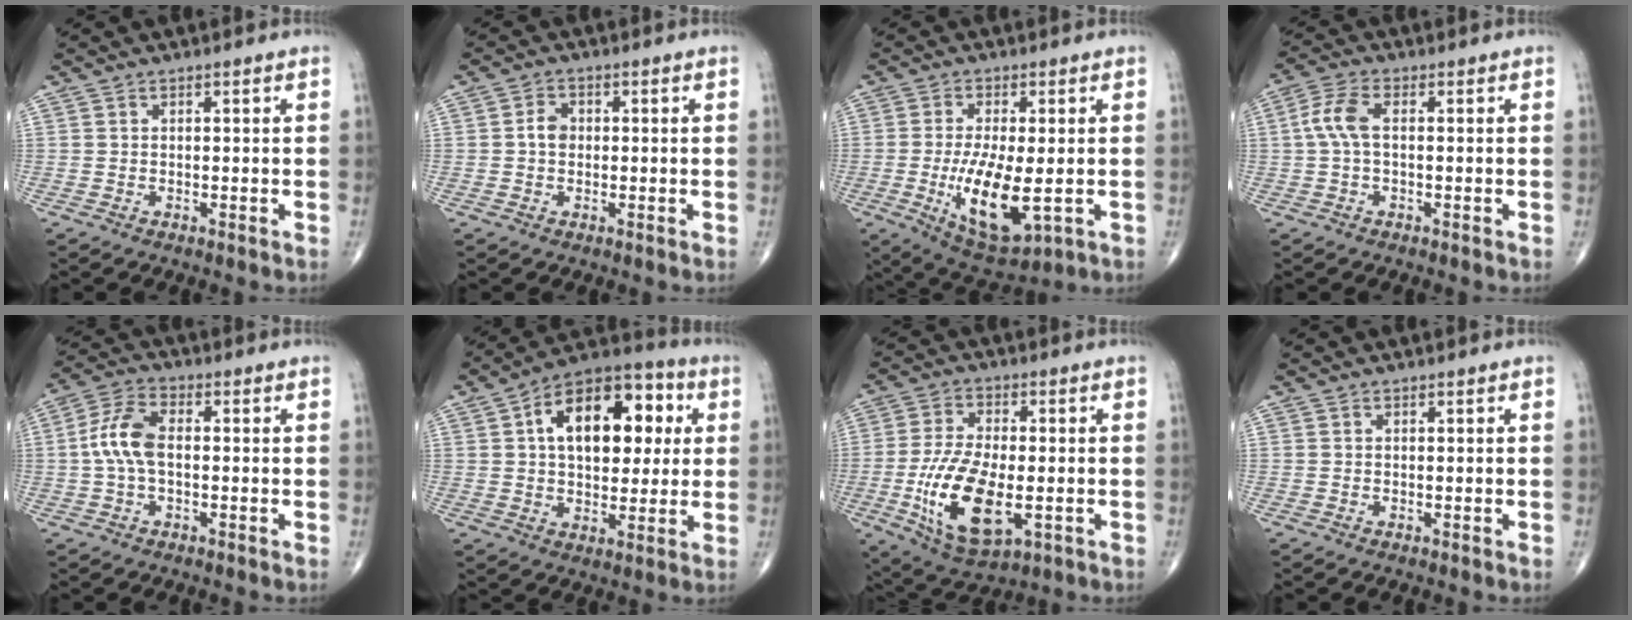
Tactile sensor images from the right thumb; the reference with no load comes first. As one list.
[{"total": 2.9, "force": [0.0, 2.3, 1.8], "torque": [-0.023, 0.008, -0.006]}, {"total": 12.9, "force": [-2.3, 4.9, 11.7], "torque": [-0.206, -0.023, -0.027]}, {"total": 5.4, "force": [0.3, 2.5, 4.8], "torque": [-0.116, 0.016, 0.001]}, {"total": 7.9, "force": [-0.2, 4.1, 6.7], "torque": [-0.148, 0.024, -0.010]}, {"total": 19.3, "force": [4.4, 11.3, 15.0], "torque": [-0.188, 0.019, 0.061]}, {"total": 15.5, "force": [-3.4, 7.2, 13.3], "torque": [-0.253, -0.005, -0.050]}, {"total": 0.0}]